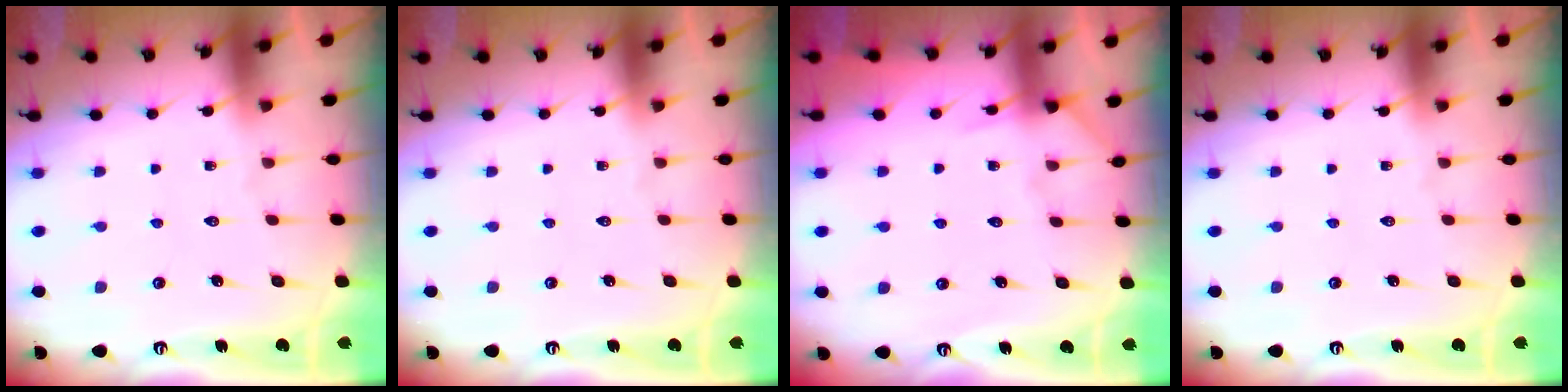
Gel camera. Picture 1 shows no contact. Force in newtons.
{"total": 0.0}
{"total": 6.2, "press": 6.1, "slide": 0.8}
{"total": 0.0}